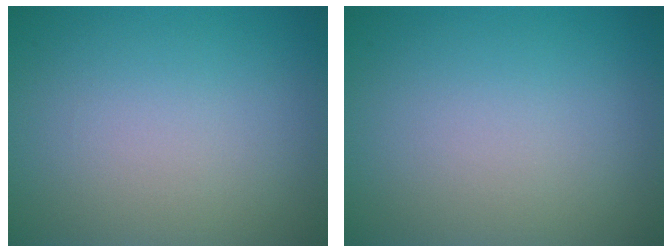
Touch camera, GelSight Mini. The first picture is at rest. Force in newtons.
{"total": 0.0}